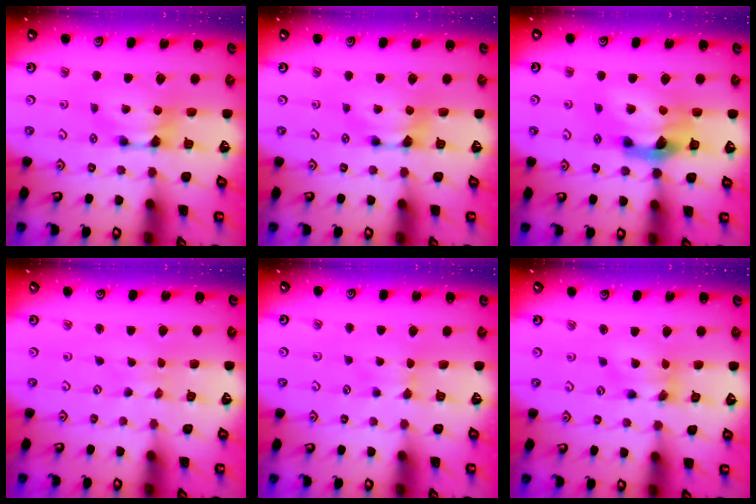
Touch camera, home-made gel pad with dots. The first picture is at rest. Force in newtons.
{"total": 0.0}
{"total": 5.9, "press": 5.6, "slide": 2.0}
{"total": 4.7, "press": 4.7, "slide": 0.3}
{"total": 3.3, "press": 3.3, "slide": 0.4}
{"total": 2.9, "press": 2.4, "slide": 1.6}